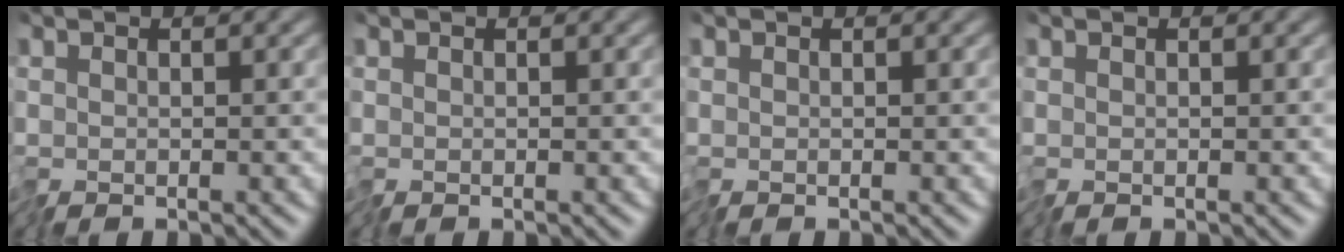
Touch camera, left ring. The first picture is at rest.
{"total": 0.0}
{"total": 0.0}
{"total": 0.0}